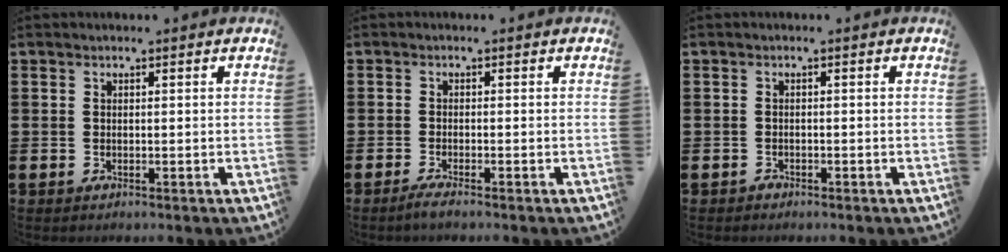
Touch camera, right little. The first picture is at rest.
{"total": 1.3, "force": [-0.9, 0.0, 1.0], "torque": [-0.015, -0.001, -0.016]}
{"total": 0.6, "force": [-0.6, 0.2, 0.0], "torque": [-0.001, -0.001, -0.012]}